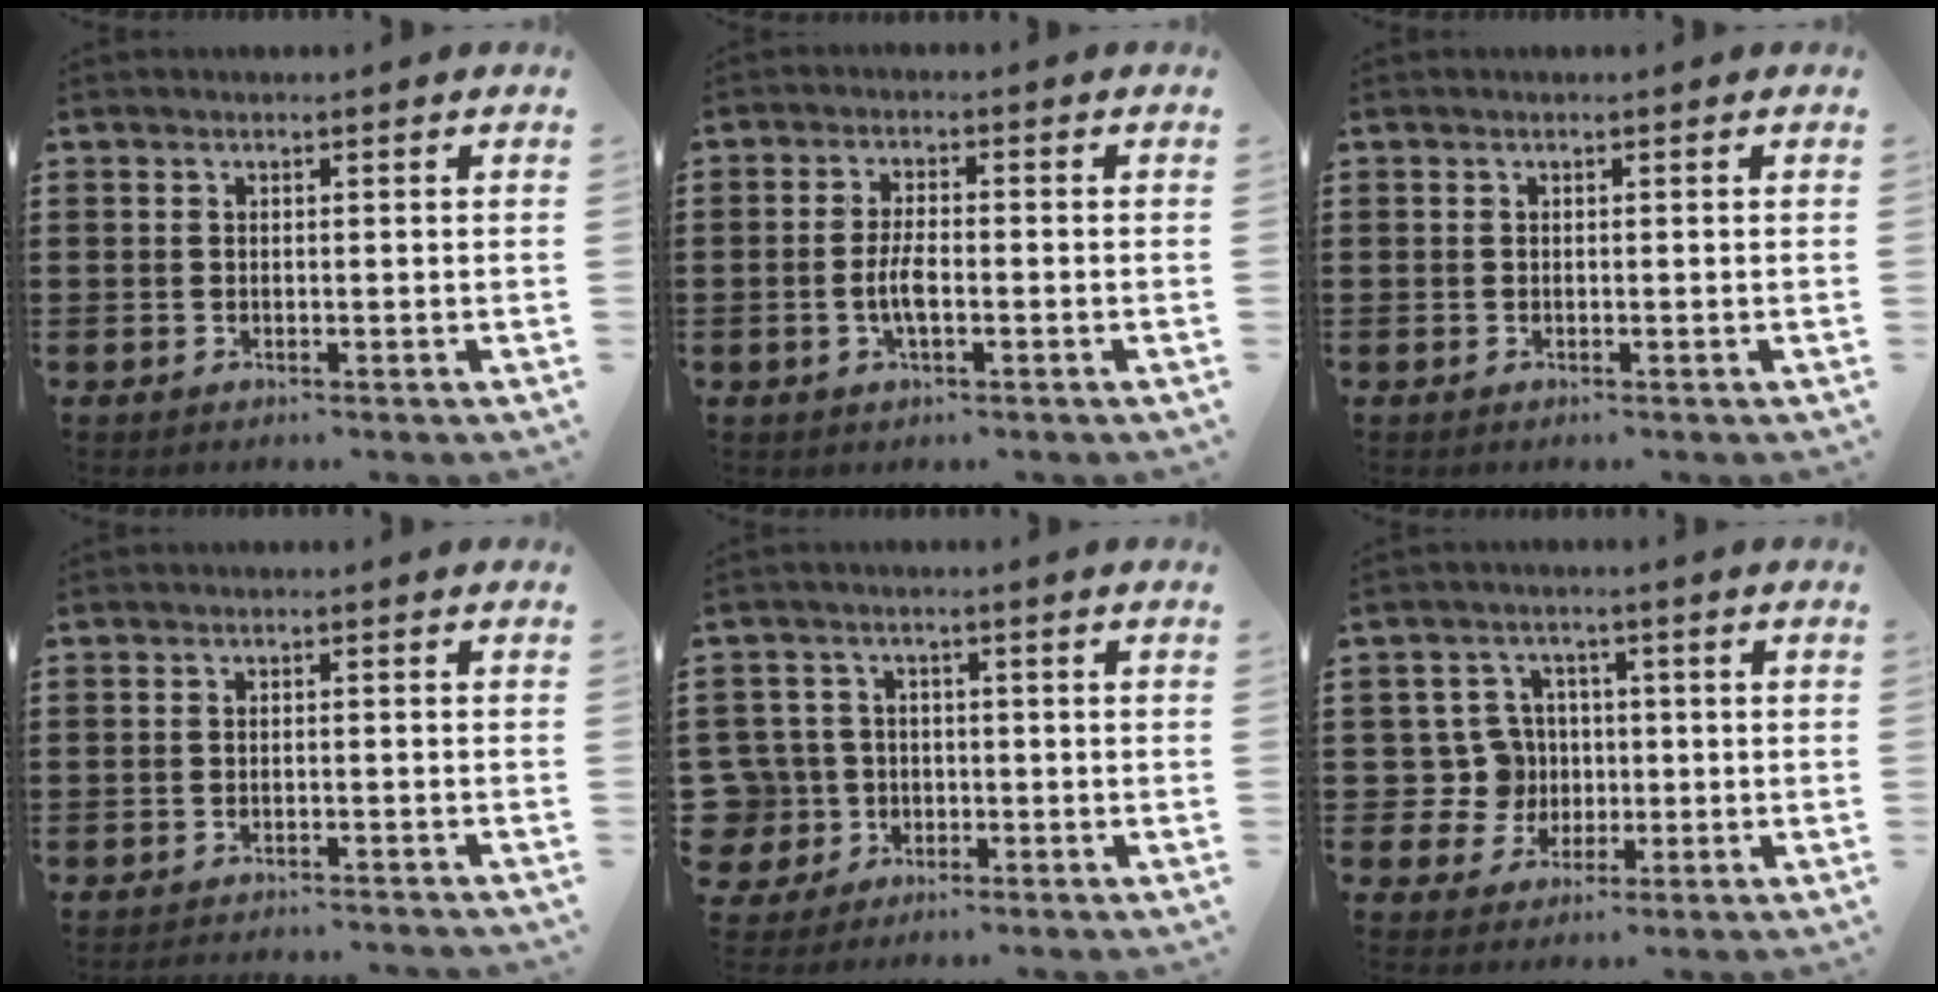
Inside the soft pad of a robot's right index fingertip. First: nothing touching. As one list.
[{"total": 4.0, "force": [-0.9, 1.3, 3.7], "torque": [-0.080, 0.001, -0.021]}, {"total": 0.0}, {"total": 1.6, "force": [-1.6, -0.1, 0.1], "torque": [-0.005, 0.002, -0.032]}, {"total": 5.5, "force": [-1.2, 5.2, 1.3], "torque": [-0.071, 0.006, -0.030]}, {"total": 6.9, "force": [0.0, 6.6, 2.1], "torque": [-0.079, 0.015, 0.001]}]